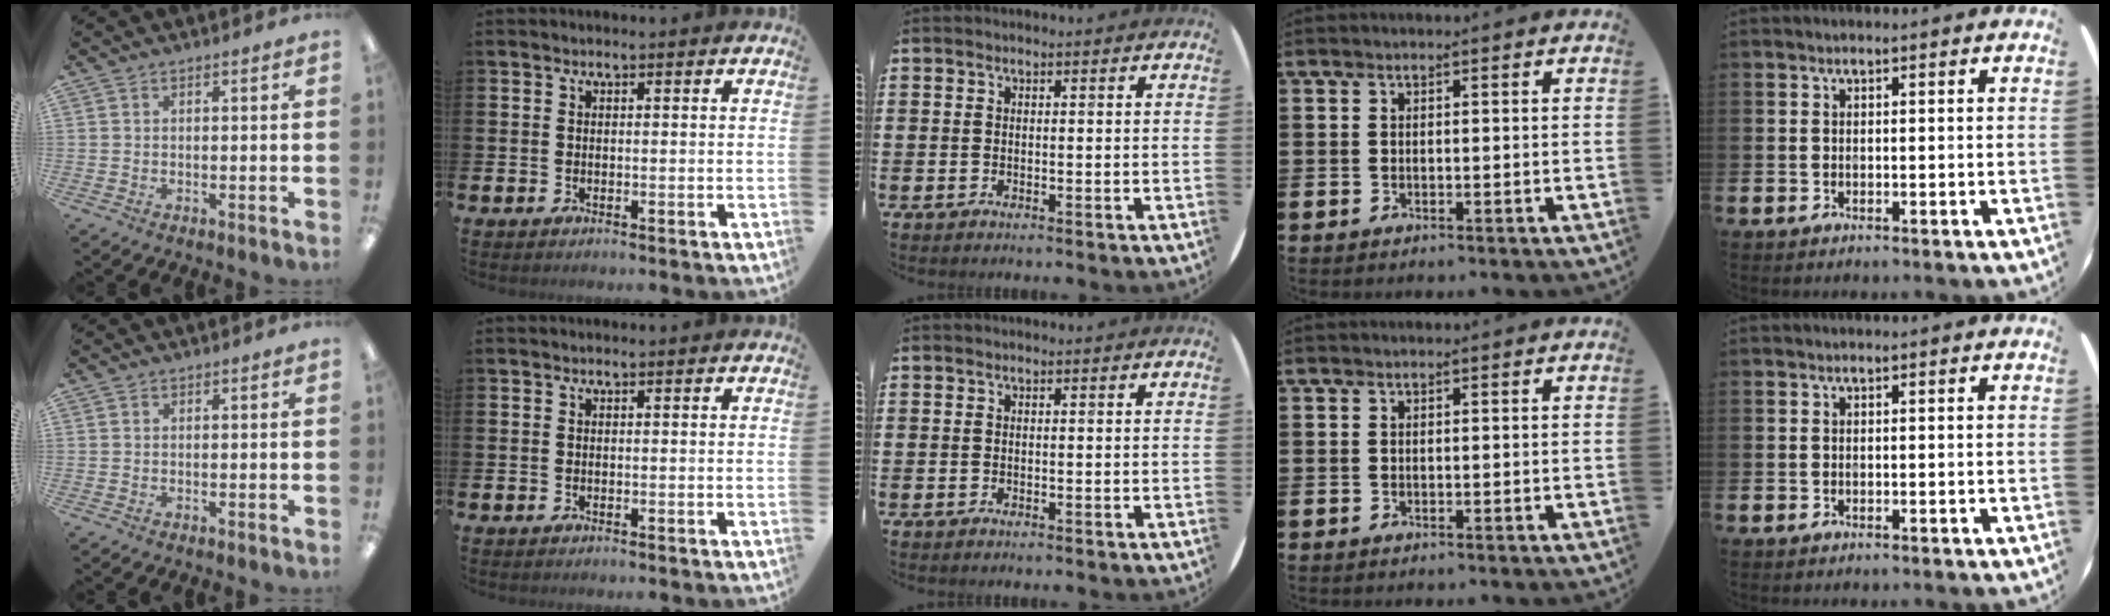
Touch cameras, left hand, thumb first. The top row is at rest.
{}